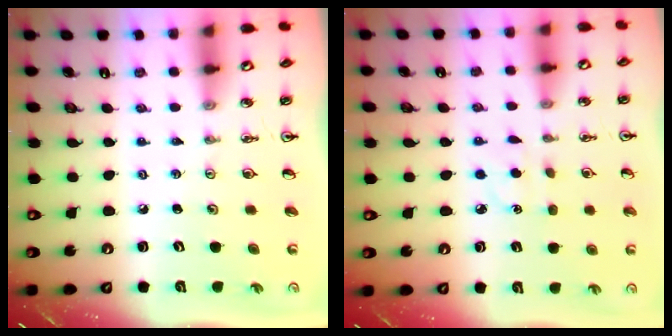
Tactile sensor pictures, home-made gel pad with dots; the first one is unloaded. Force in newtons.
{"total": 3.8, "press": 3.8, "slide": 0.4}